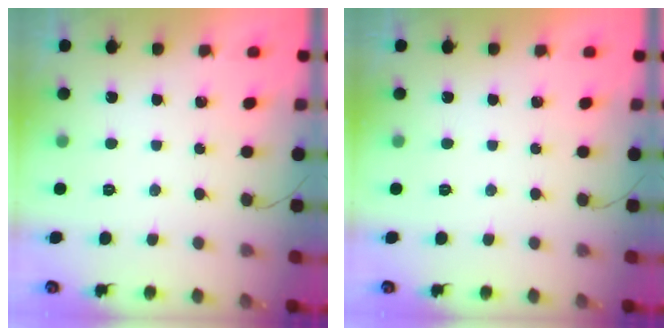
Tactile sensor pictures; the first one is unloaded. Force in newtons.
{"total": 0.0}